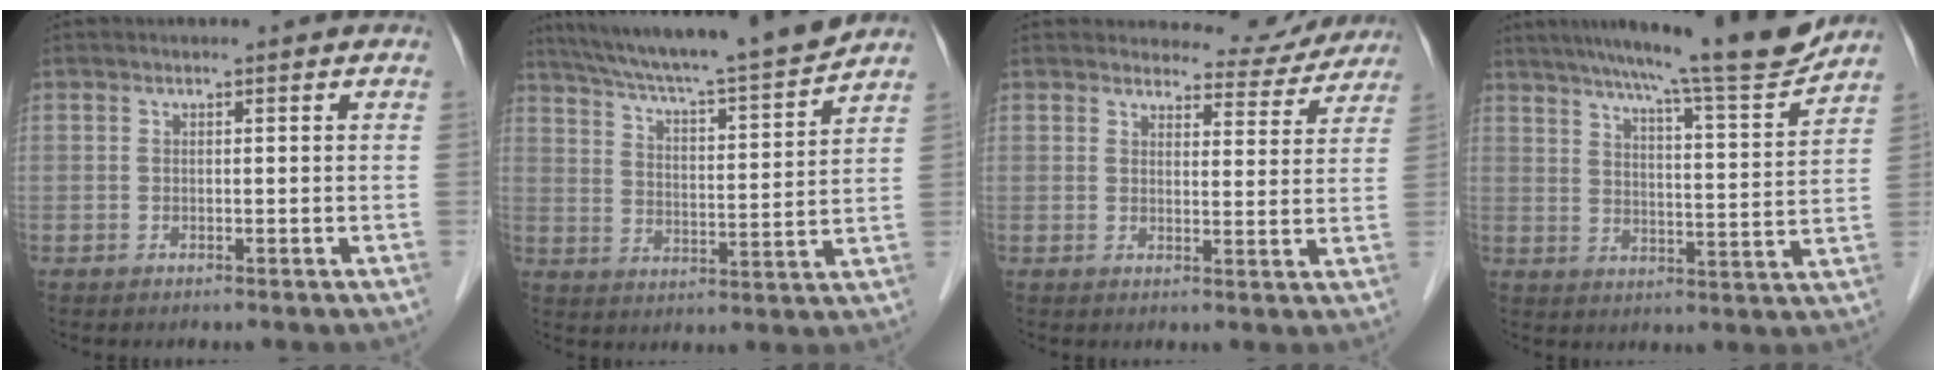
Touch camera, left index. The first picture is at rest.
{"total": 17.1, "force": [15.6, -0.6, 7.1], "torque": [-0.121, -0.012, 0.236]}
{"total": 7.8, "force": [7.5, 2.2, 0.1], "torque": [0.011, -0.013, 0.078]}
{"total": 15.6, "force": [13.8, -0.5, 7.3], "torque": [-0.110, -0.020, 0.189]}